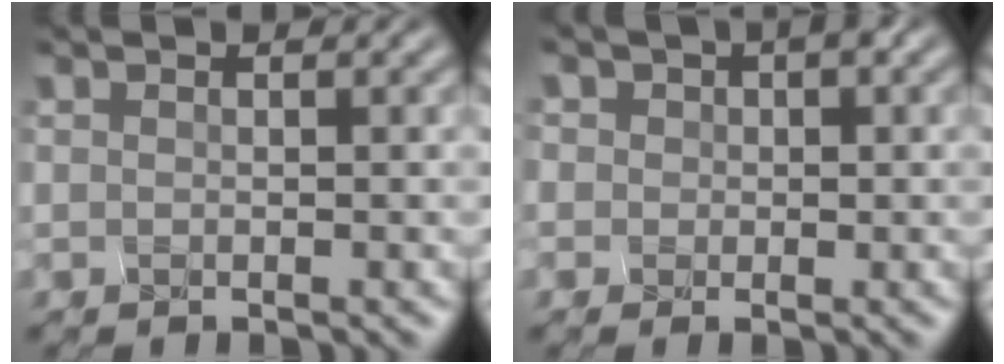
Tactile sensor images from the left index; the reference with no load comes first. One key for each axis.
{"total": 0.9, "fx": -0.3, "fy": 0.8, "fz": -0.2, "tx": -0.009, "ty": 0.004, "tz": 0.009}